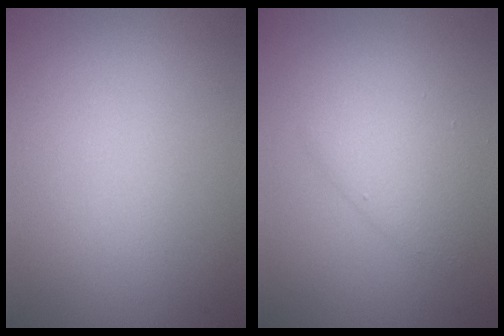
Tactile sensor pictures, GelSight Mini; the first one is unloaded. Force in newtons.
{"total": 3.0, "press": 3.0, "slide": 0.3}